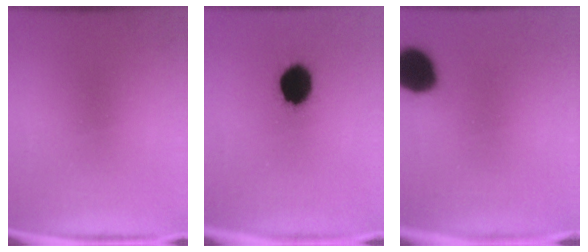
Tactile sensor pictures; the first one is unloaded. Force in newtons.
{"total": 10.8}
{"total": 12.7}